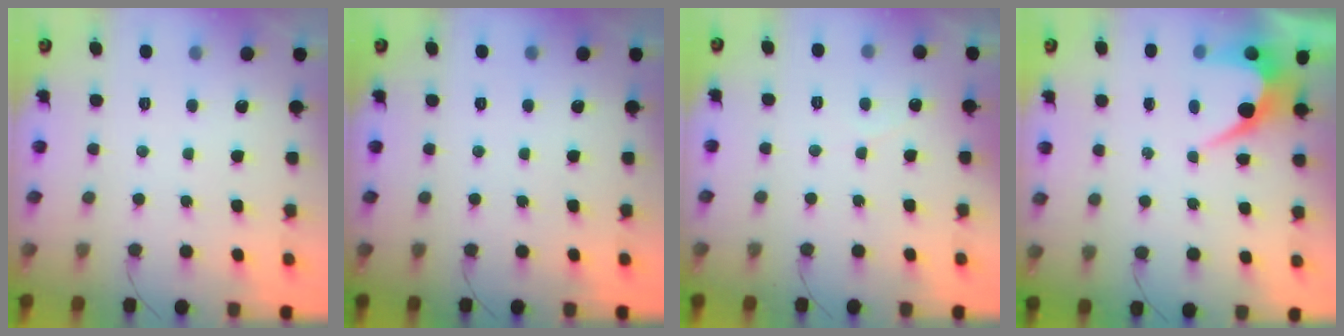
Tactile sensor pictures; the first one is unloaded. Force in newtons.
{"total": 0.0}
{"total": 1.9, "press": 1.9, "slide": 0.2}
{"total": 5.3, "press": 5.3, "slide": 0.3}